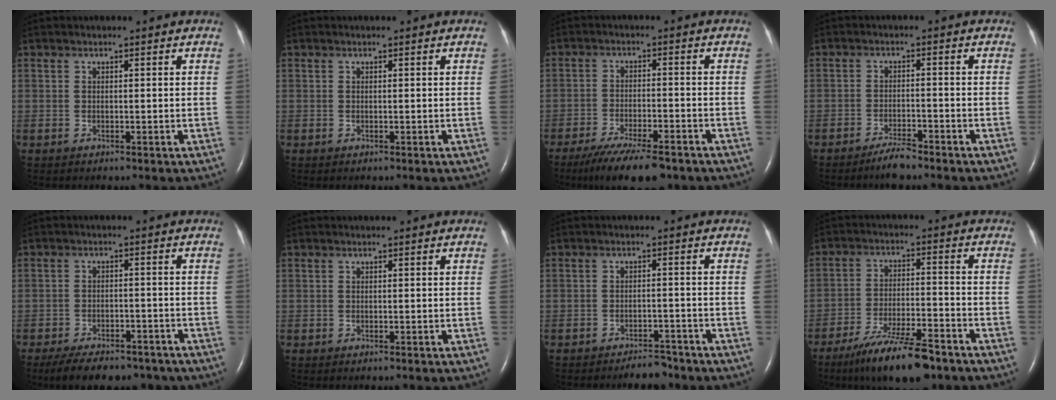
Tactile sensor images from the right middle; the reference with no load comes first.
{"total": 0.0}
{"total": 11.1, "force": [-8.6, 1.8, 6.9], "torque": [-0.114, -0.023, -0.137]}
{"total": 3.5, "force": [-3.0, 0.4, 1.7], "torque": [-0.038, -0.005, -0.055]}
{"total": 12.1, "force": [-9.5, 5.3, 5.5], "torque": [-0.086, 0.002, -0.131]}
{"total": 0.0}
{"total": 3.6, "force": [-3.3, 1.1, 1.0], "torque": [-0.015, 0.001, -0.048]}
{"total": 12.3, "force": [-9.1, 1.7, 8.0], "torque": [-0.143, -0.023, -0.157]}